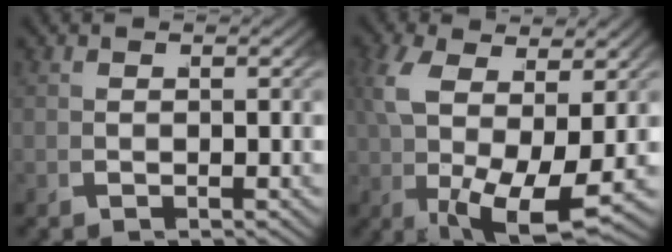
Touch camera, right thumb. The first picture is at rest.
{"total": 8.0, "force": [0.0, 3.8, 7.1], "torque": [-0.155, -0.028, 0.020]}